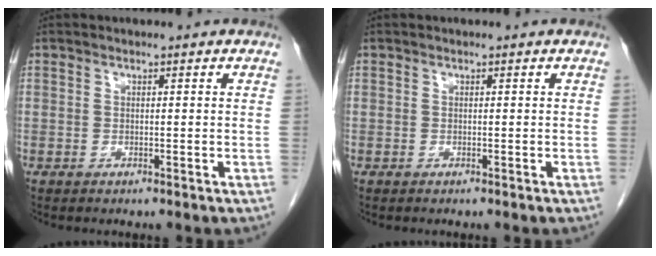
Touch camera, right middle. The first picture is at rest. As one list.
[{"total": 0.0}]